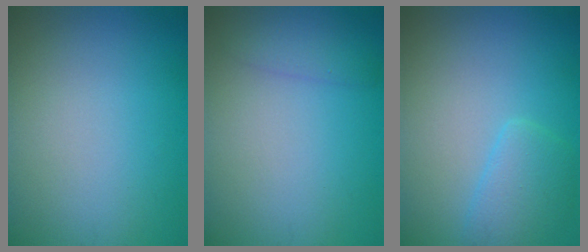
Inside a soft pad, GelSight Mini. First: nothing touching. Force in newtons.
{"total": 1.5, "press": 1.5, "slide": 0.0}
{"total": 2.6, "press": 2.6, "slide": 0.2}